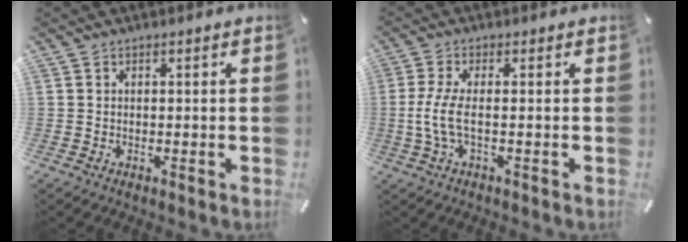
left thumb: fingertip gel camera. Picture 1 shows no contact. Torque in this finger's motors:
{"motor_torque": [0.17, 0.10, 0.67, 0.21, 0.14]}